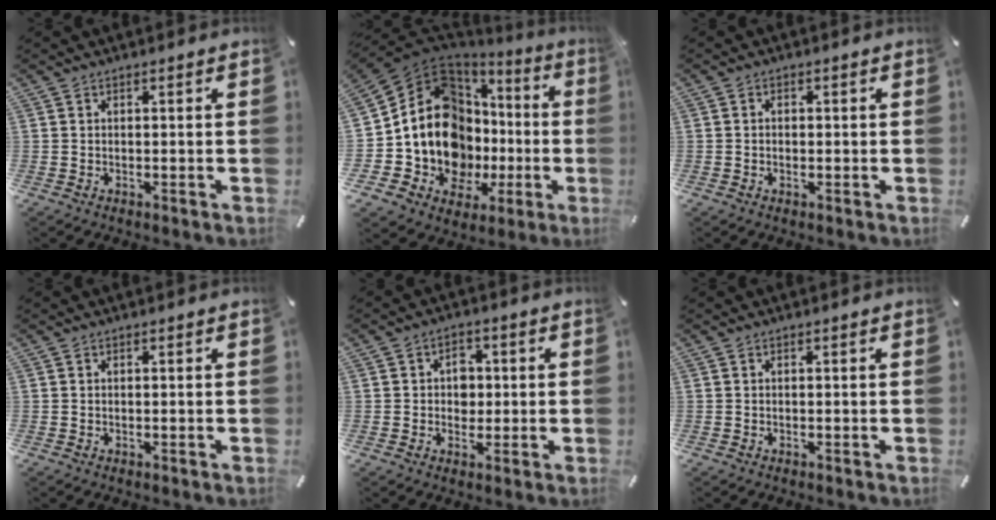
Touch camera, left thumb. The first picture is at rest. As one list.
[{"total": 16.4, "force": [-0.3, 13.2, 9.8], "torque": [-0.209, -0.046, 0.007]}, {"total": 1.1, "force": [-0.2, 0.9, 0.7], "torque": [-0.013, 0.004, -0.006]}, {"total": 0.0}, {"total": 4.7, "force": [0.2, 4.1, 2.2], "torque": [-0.017, -0.002, -0.005]}, {"total": 0.0}]